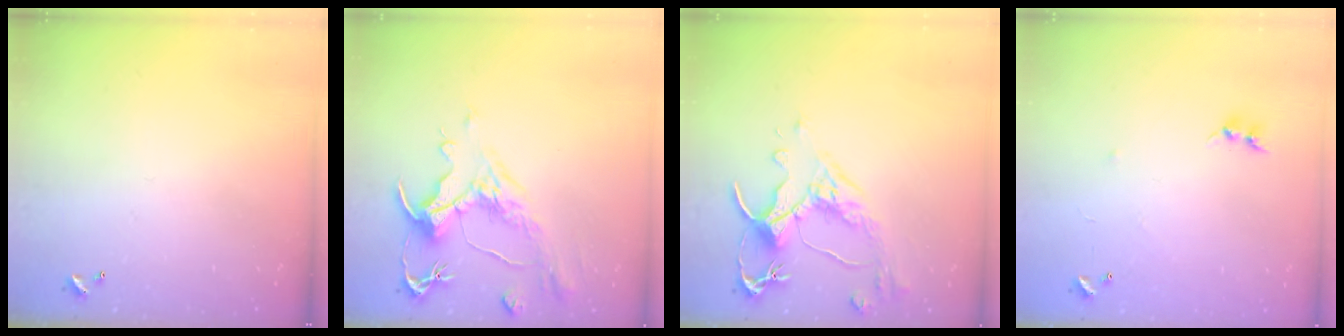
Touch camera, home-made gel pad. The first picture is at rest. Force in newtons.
{"total": 1.6, "press": 0.7, "slide": 1.4}
{"total": 3.1, "press": 2.7, "slide": 1.4}
{"total": 6.4, "press": 6.3, "slide": 0.6}